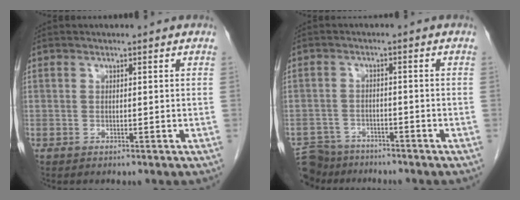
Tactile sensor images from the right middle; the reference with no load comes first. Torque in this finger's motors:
{"motor_torque": [1.01, -1.13, -0.02, -0.01]}